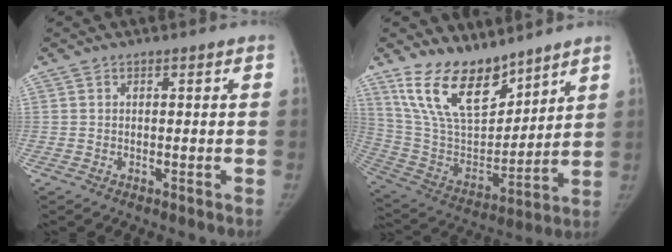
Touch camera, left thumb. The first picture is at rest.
{"total": 18.2, "force": [13.2, 8.1, 9.4], "torque": [-0.129, -0.073, 0.261]}